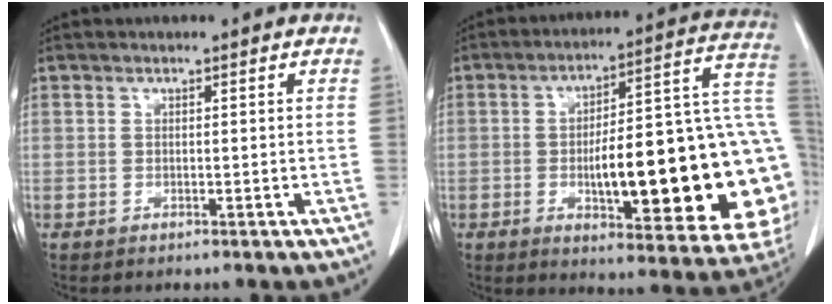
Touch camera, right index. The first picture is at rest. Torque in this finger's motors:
{"motor_torque": [2.14, 0.00, 1.03, 0.21]}